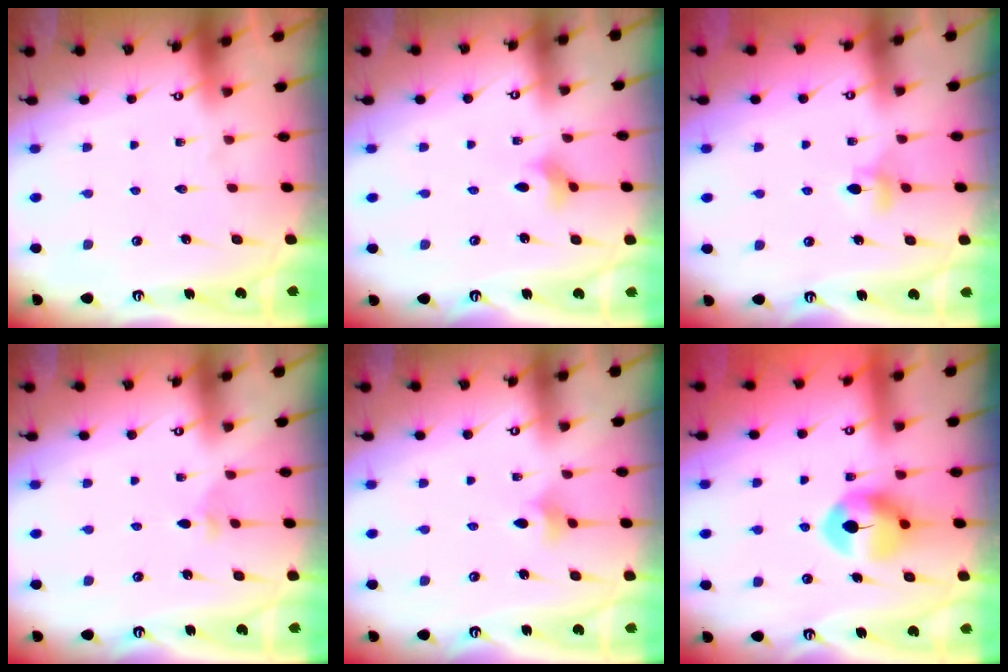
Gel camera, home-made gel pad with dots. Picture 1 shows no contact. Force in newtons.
{"total": 2.9, "press": 2.8, "slide": 0.6}
{"total": 4.0, "press": 3.9, "slide": 0.8}
{"total": 2.7, "press": 2.6, "slide": 0.9}
{"total": 3.7, "press": 3.6, "slide": 0.9}
{"total": 8.9, "press": 8.9, "slide": 0.4}